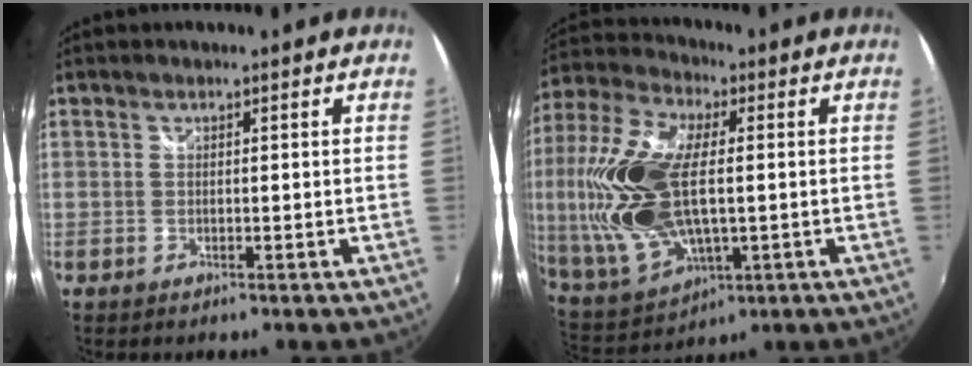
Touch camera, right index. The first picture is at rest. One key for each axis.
{"total": 23.5, "fx": 0.6, "fy": 11.9, "fz": 20.2, "tx": -0.439, "ty": -0.001, "tz": 0.022}